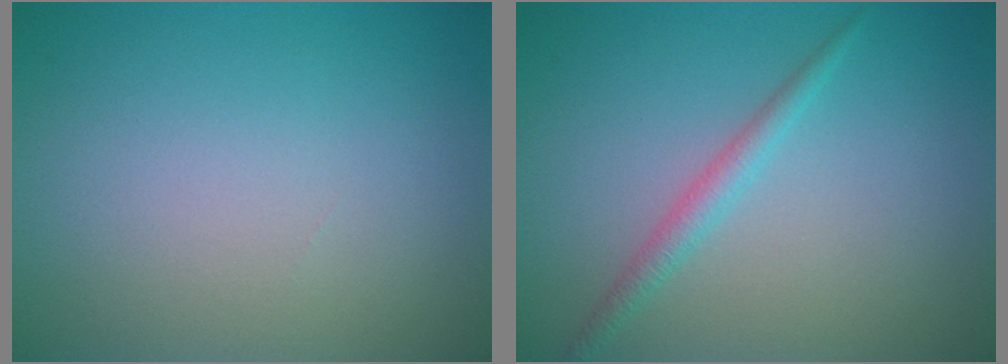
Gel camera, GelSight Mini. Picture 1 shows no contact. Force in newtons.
{"total": 1.7, "press": 1.7, "slide": 0.1}